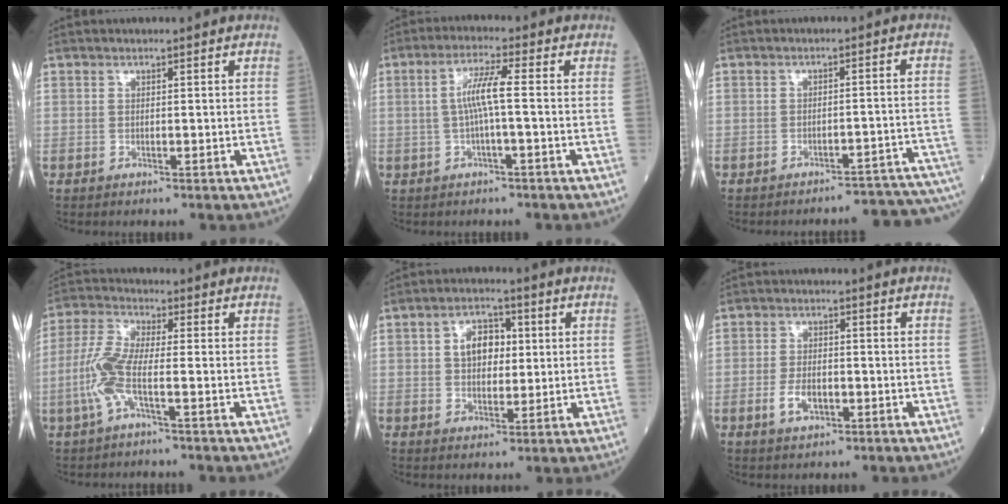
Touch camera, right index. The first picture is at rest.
{"total": 5.0, "force": [-0.1, 0.1, 5.0], "torque": [-0.100, 0.013, -0.002]}
{"total": 11.7, "force": [-11.7, 0.2, 0.8], "torque": [0.023, 0.027, -0.131]}
{"total": 6.9, "force": [-1.9, 1.1, 6.6], "torque": [-0.159, 0.007, -0.048]}
{"total": 6.0, "force": [1.2, 3.8, 4.4], "torque": [-0.075, 0.015, 0.022]}
{"total": 4.0, "force": [-1.4, 2.1, 3.1], "torque": [-0.060, 0.001, -0.023]}